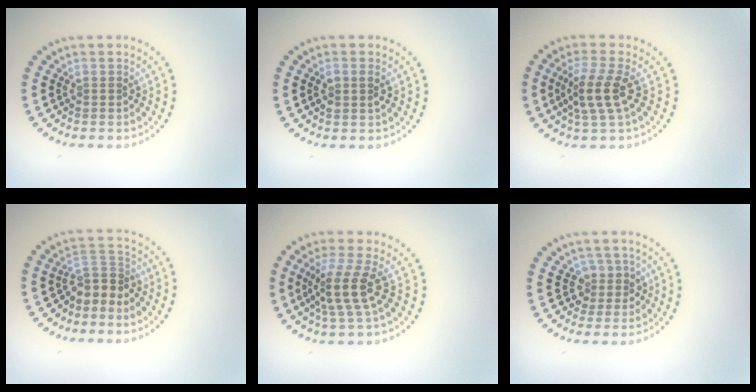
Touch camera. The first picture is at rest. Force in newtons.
{"total": 1.4, "press": 1.4, "slide": 0.5}
{"total": 3.4, "press": 3.0, "slide": 1.7}
{"total": 2.7, "press": 2.0, "slide": 1.9}
{"total": 3.7, "press": 2.7, "slide": 2.5}
{"total": 1.9, "press": 1.5, "slide": 1.2}